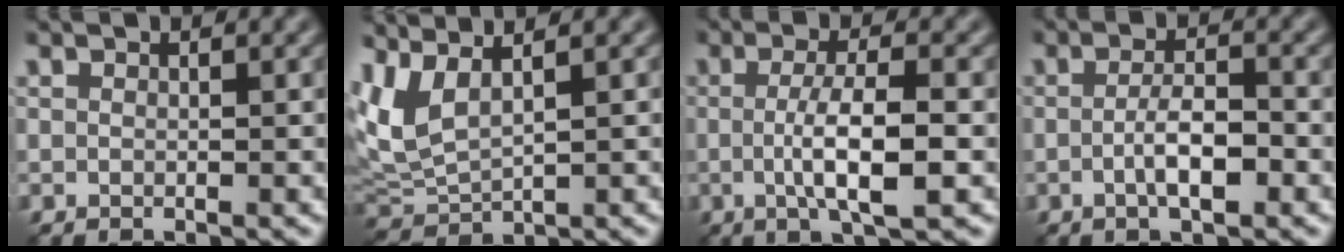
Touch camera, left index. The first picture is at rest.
{"total": 4.0, "force": [2.1, 1.5, 3.1], "torque": [-0.086, 0.002, 0.050]}
{"total": 5.3, "force": [-0.6, 1.2, 5.1], "torque": [-0.087, -0.001, -0.012]}
{"total": 3.3, "force": [-0.9, 0.9, 3.0], "torque": [-0.055, 0.001, -0.017]}